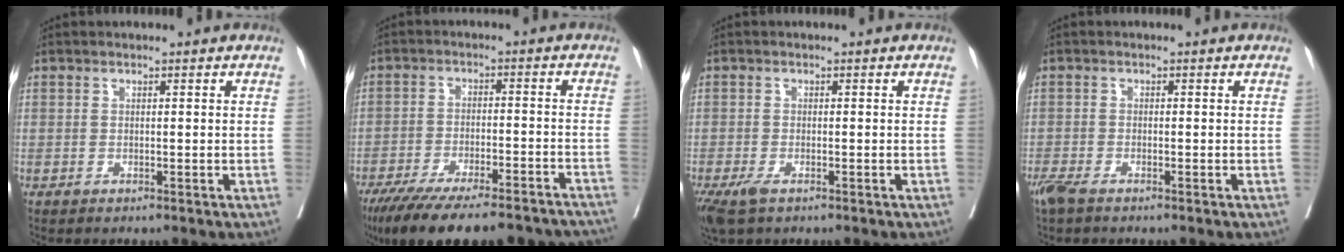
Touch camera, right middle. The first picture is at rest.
{"total": 22.9, "force": [-19.4, 4.3, 11.5], "torque": [-0.153, -0.028, -0.267]}
{"total": 3.7, "force": [-2.3, 1.3, 2.5], "torque": [-0.056, -0.011, -0.040]}
{"total": 3.3, "force": [-2.6, 0.8, 1.9], "torque": [-0.044, -0.011, -0.049]}